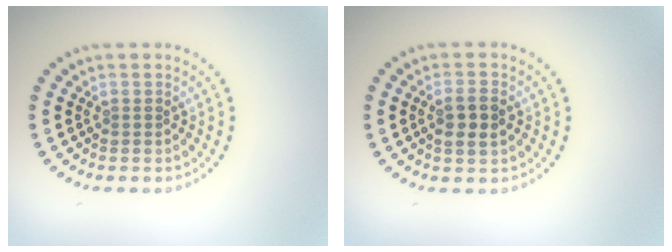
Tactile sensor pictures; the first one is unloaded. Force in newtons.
{"total": 2.6, "press": 2.5, "slide": 0.6}